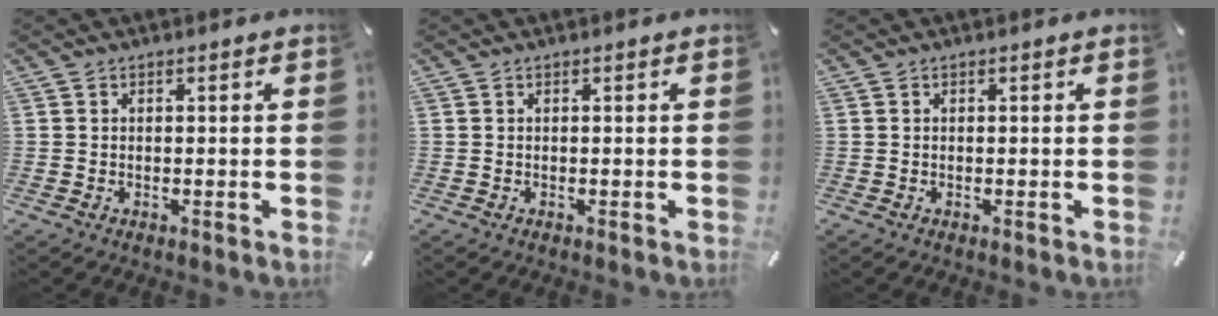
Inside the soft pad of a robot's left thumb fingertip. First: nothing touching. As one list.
[{"total": 0.0}, {"total": 0.0}]